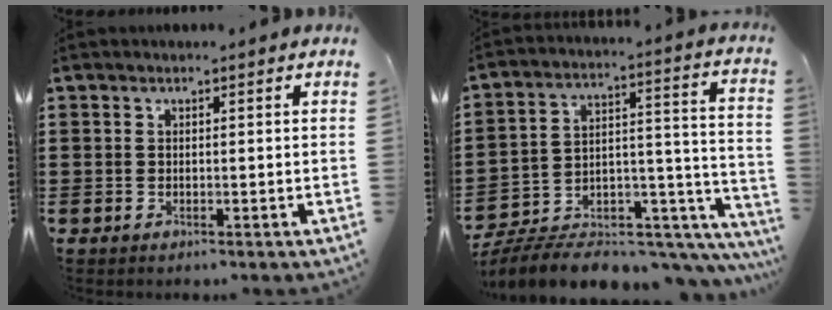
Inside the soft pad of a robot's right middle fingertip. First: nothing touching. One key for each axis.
{"total": 6.9, "fx": -6.2, "fy": 2.0, "fz": 2.2, "tx": -0.036, "ty": -0.008, "tz": -0.116}